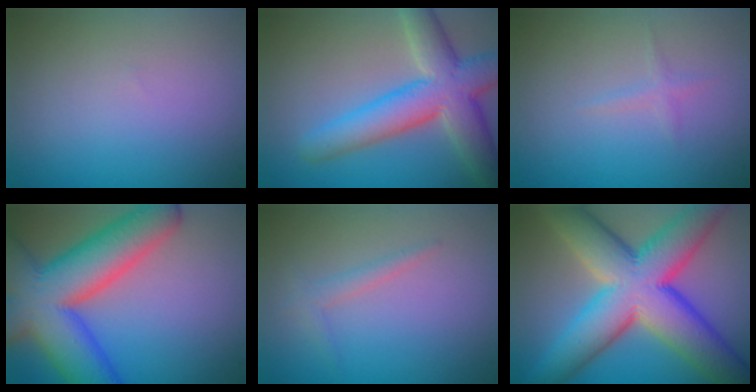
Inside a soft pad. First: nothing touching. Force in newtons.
{"total": 7.6, "press": 7.6, "slide": 0.4}
{"total": 0.8, "press": 0.8, "slide": 0.1}
{"total": 12.5, "press": 12.5, "slide": 0.5}
{"total": 1.3, "press": 1.3, "slide": 0.1}
{"total": 13.3, "press": 13.3, "slide": 0.6}